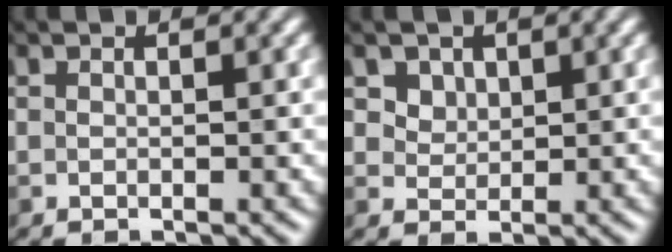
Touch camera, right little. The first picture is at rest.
{"total": 2.5, "force": [1.4, 1.8, 1.0], "torque": [-0.027, -0.009, 0.042]}